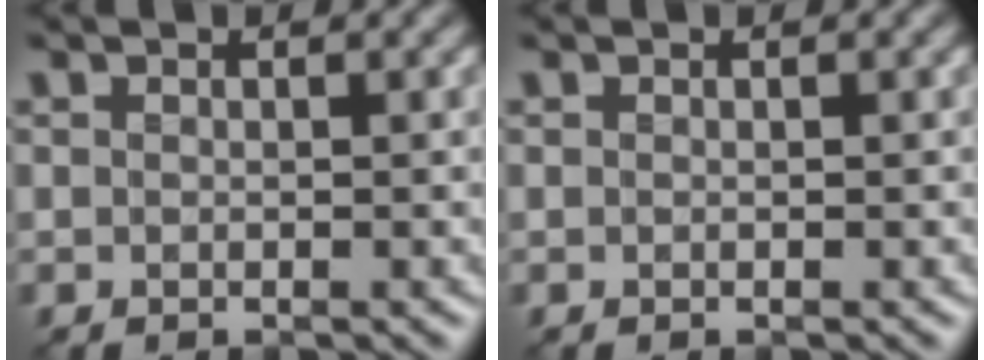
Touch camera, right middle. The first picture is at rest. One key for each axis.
{"total": 0.0}